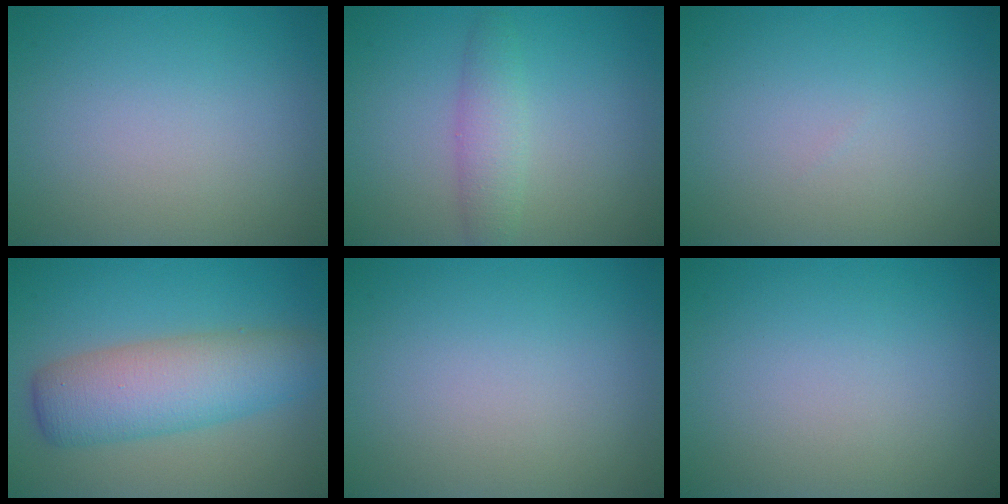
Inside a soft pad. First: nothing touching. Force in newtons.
{"total": 2.5, "press": 2.5, "slide": 0.1}
{"total": 0.0}
{"total": 6.8, "press": 6.8, "slide": 0.3}
{"total": 0.0}
{"total": 0.0}